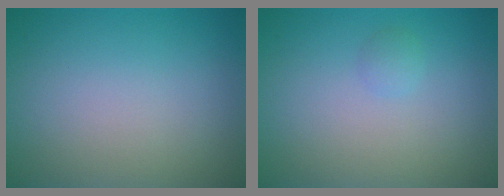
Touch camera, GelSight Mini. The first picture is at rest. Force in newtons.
{"total": 0.8, "press": 0.8, "slide": 0.0}